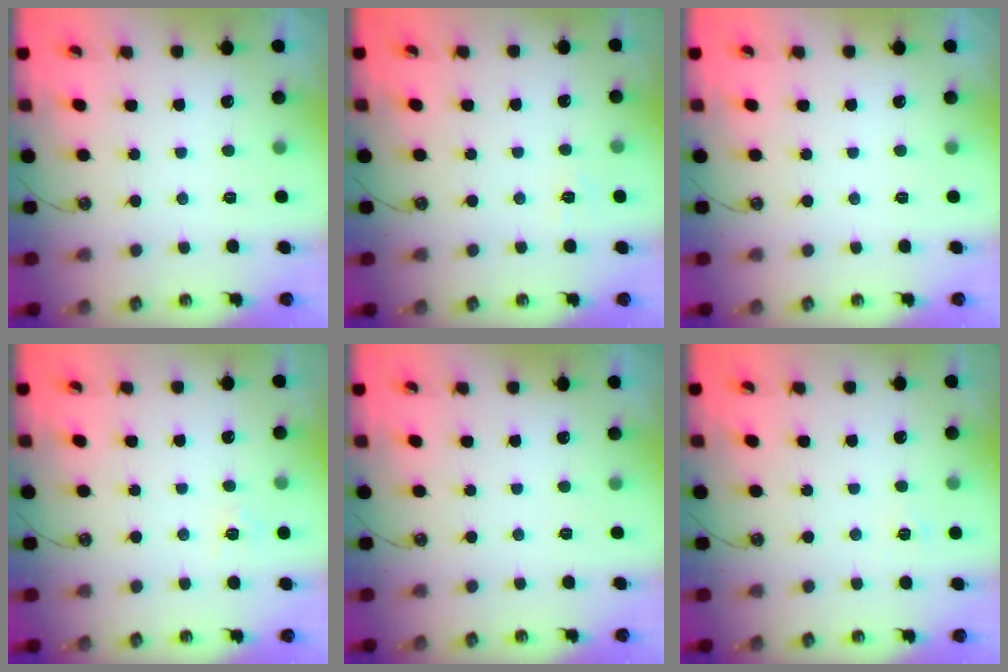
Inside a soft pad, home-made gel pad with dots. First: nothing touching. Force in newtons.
{"total": 4.8, "press": 4.7, "slide": 0.5}
{"total": 0.0}
{"total": 5.6, "press": 5.6, "slide": 0.6}
{"total": 0.0}
{"total": 3.3, "press": 3.3, "slide": 0.4}